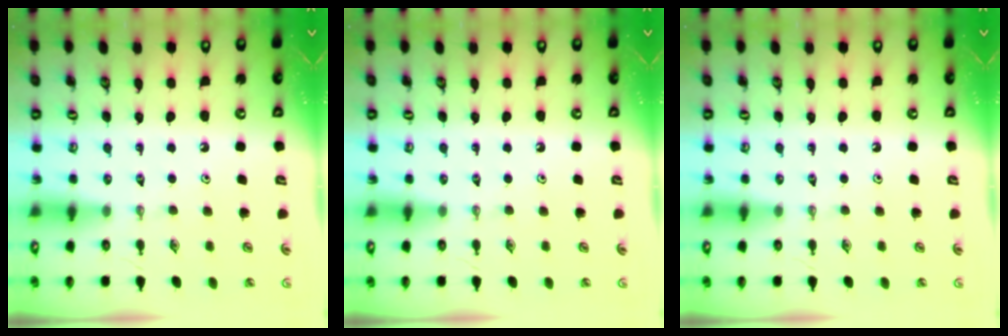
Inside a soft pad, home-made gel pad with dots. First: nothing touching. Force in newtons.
{"total": 0.0}
{"total": 0.0}